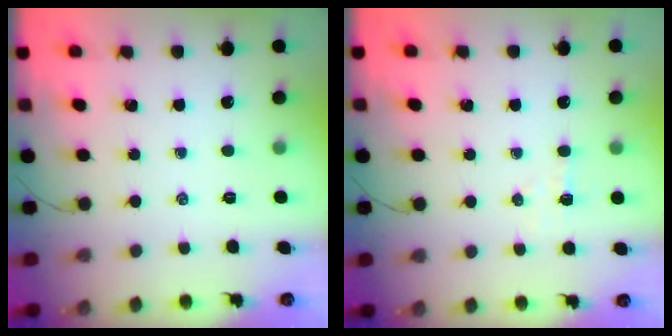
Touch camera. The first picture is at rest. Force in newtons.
{"total": 3.6, "press": 3.5, "slide": 0.9}